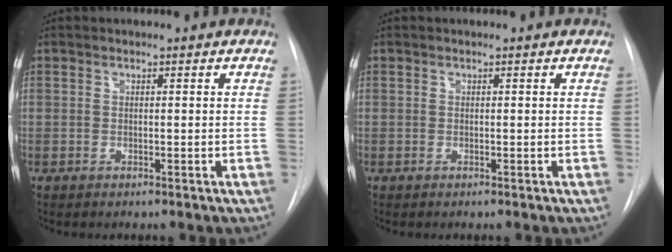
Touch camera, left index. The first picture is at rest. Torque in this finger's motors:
{"motor_torque": [-0.01, 0.00, 0.00, 0.00]}